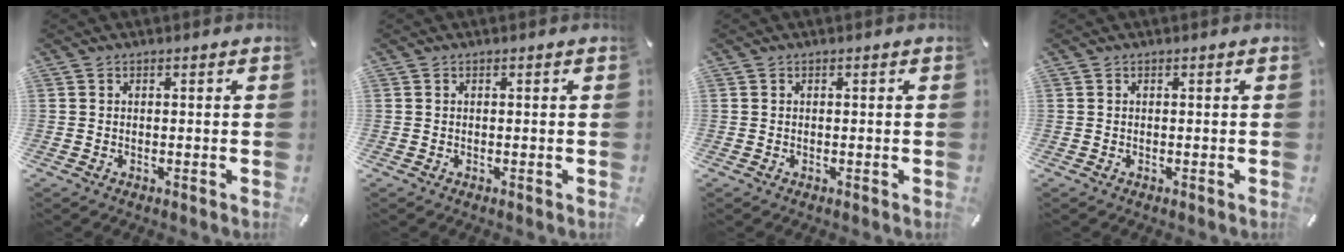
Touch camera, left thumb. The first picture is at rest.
{"total": 0.0}
{"total": 0.0}
{"total": 0.0}